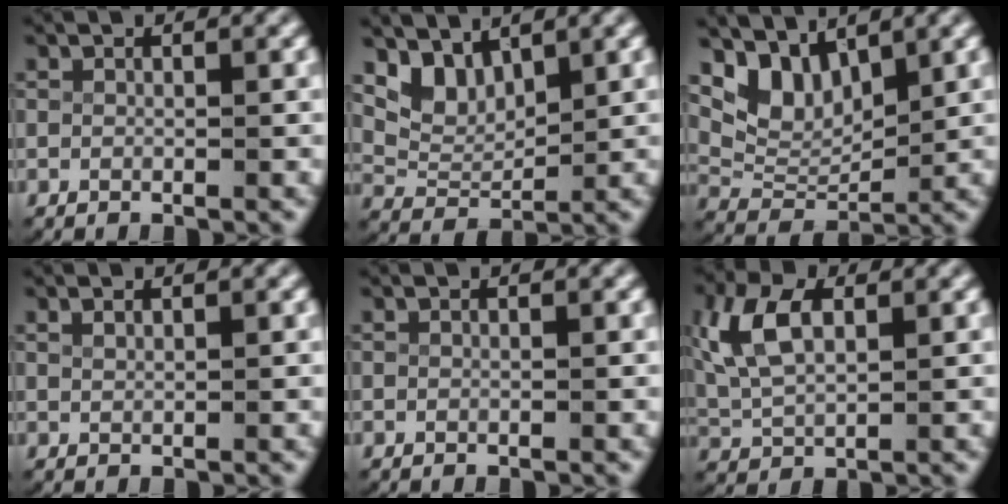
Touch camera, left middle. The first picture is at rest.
{"total": 5.9, "force": [2.6, 4.3, 3.1], "torque": [-0.072, -0.005, 0.044]}
{"total": 8.3, "force": [2.7, 6.3, 4.7], "torque": [-0.107, -0.008, 0.043]}
{"total": 0.7, "force": [0.6, -0.2, 0.2], "torque": [-0.006, -0.004, 0.019]}
{"total": 0.0}
{"total": 5.2, "force": [1.5, 3.3, 3.7], "torque": [-0.103, -0.006, 0.036]}